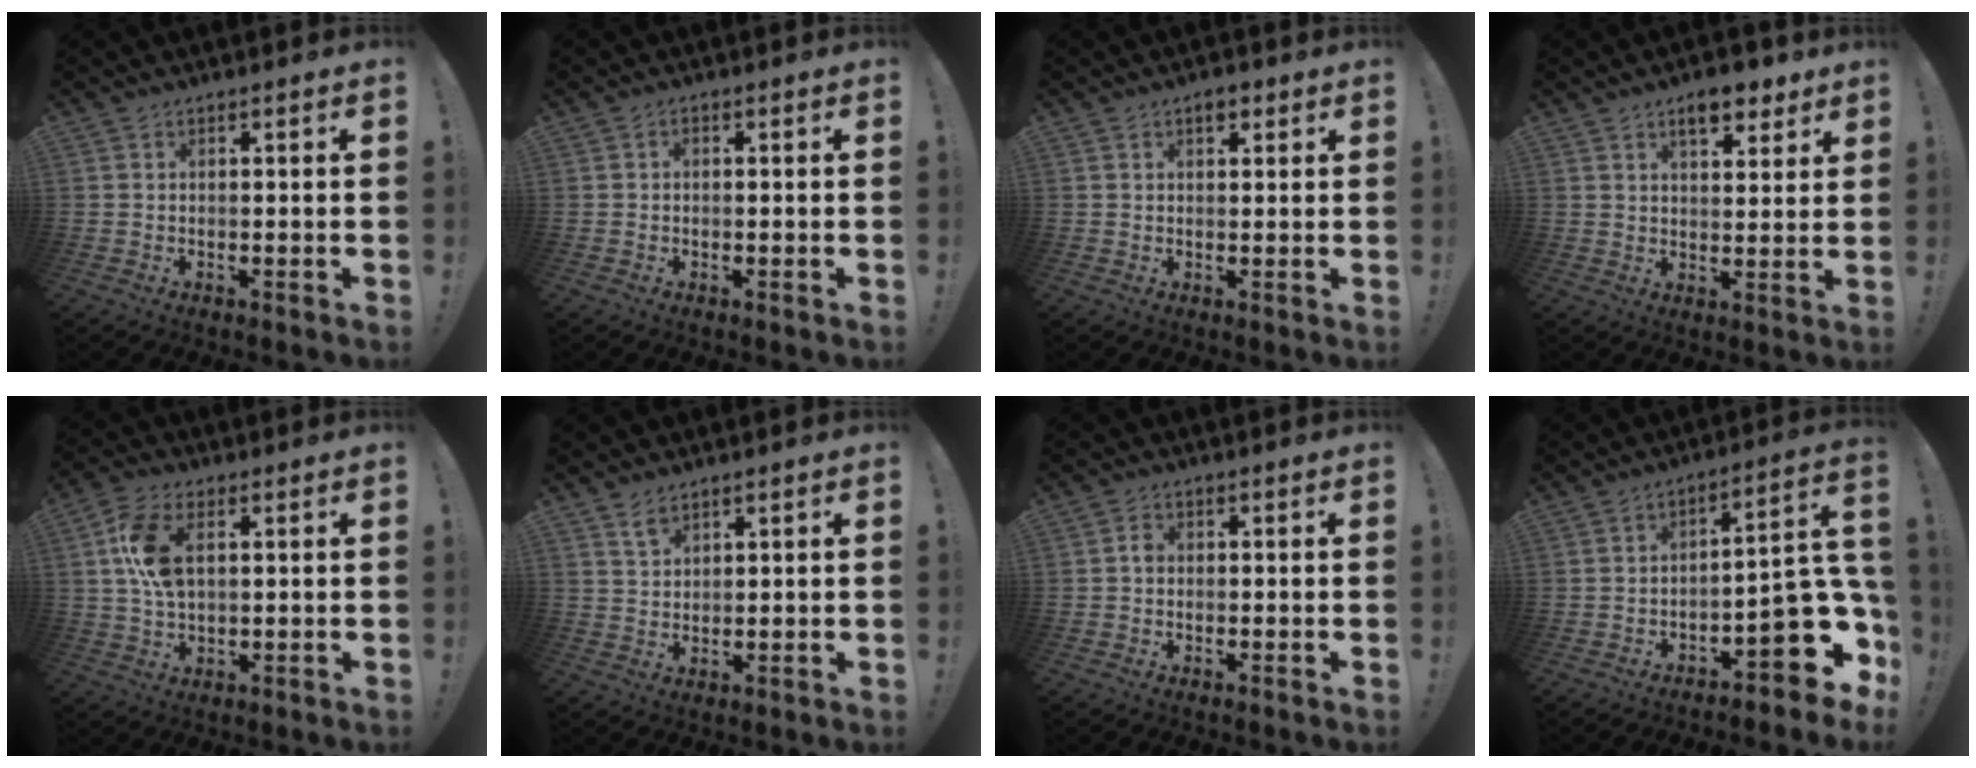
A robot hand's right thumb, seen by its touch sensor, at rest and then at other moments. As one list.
[{"total": 0.9, "force": [-0.6, 0.4, 0.5], "torque": [-0.017, 0.007, -0.011]}, {"total": 2.7, "force": [1.4, 1.6, 1.7], "torque": [-0.013, -0.004, 0.020]}, {"total": 7.9, "force": [5.3, 3.4, 4.7], "torque": [-0.049, -0.028, 0.089]}, {"total": 10.8, "force": [2.5, 6.4, 8.4], "torque": [-0.169, 0.000, 0.043]}, {"total": 3.7, "force": [2.6, 2.0, 1.6], "torque": [-0.020, -0.013, 0.048]}, {"total": 1.8, "force": [-0.4, 1.3, 1.2], "torque": [-0.019, 0.007, -0.009]}, {"total": 14.8, "force": [-5.5, 6.2, 12.3], "torque": [-0.132, 0.024, -0.080]}]